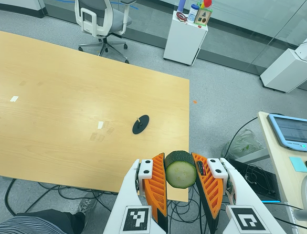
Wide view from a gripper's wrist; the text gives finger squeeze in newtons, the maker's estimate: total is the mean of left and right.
{"total": 10.3, "left": 10.2, "right": 10.5}